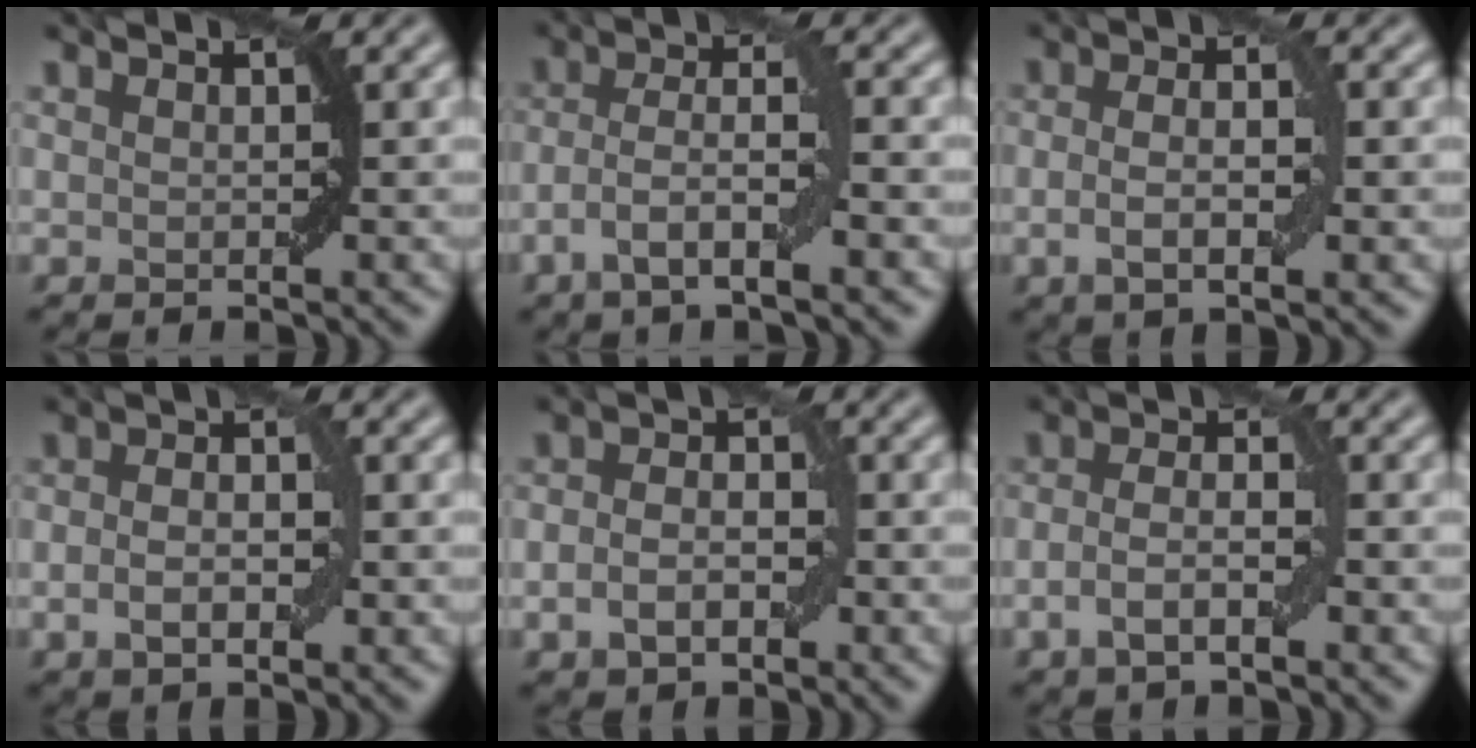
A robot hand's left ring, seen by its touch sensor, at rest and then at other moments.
{"total": 4.7, "force": [-2.1, 1.1, 4.1], "torque": [-0.080, 0.008, -0.043]}
{"total": 3.8, "force": [-0.4, 1.2, 3.6], "torque": [-0.069, -0.002, -0.012]}
{"total": 3.4, "force": [-0.4, 1.7, 2.9], "torque": [-0.052, 0.002, -0.009]}
{"total": 3.5, "force": [-0.9, 2.3, 2.5], "torque": [-0.040, -0.001, -0.020]}
{"total": 3.3, "force": [-1.2, 1.4, 2.8], "torque": [-0.055, 0.001, -0.026]}